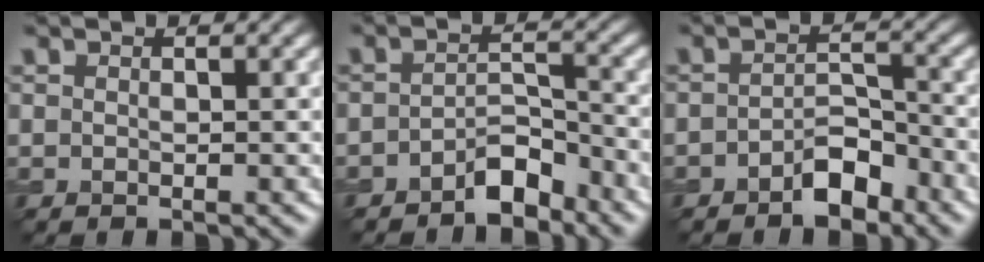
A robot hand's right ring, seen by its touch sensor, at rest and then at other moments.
{"total": 3.3, "force": [-2.5, 1.2, 1.7], "torque": [-0.023, 0.016, -0.046]}
{"total": 3.2, "force": [-2.2, 1.4, 1.8], "torque": [-0.024, 0.013, -0.041]}